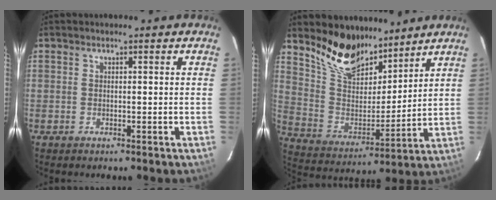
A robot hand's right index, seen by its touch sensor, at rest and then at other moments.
{"total": 14.5, "force": [11.4, 6.4, 6.3], "torque": [-0.140, 0.002, 0.219]}